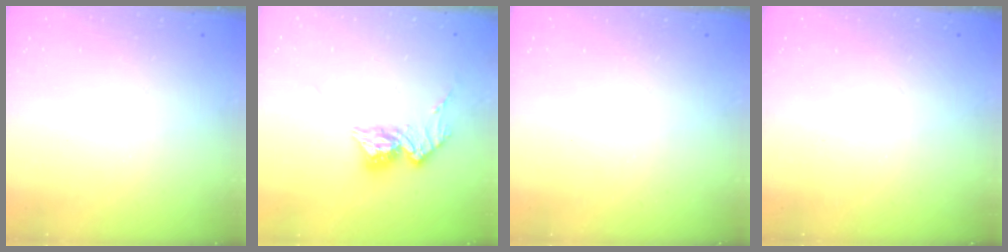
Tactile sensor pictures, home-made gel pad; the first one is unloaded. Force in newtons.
{"total": 11.6, "press": 11.6, "slide": 0.8}
{"total": 0.0}
{"total": 0.0}